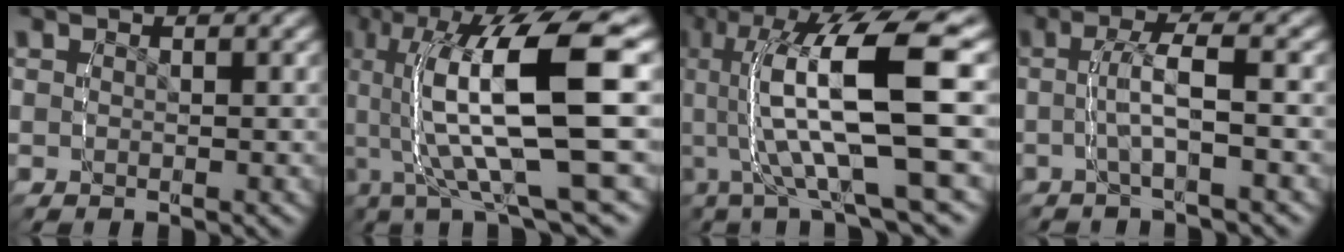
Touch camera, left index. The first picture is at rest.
{"total": 12.2, "force": [0.9, 4.4, 11.3], "torque": [-0.204, 0.012, 0.009]}
{"total": 11.1, "force": [1.7, 3.8, 10.3], "torque": [-0.191, 0.011, 0.019]}
{"total": 3.0, "force": [-0.8, 0.1, 2.9], "torque": [-0.057, 0.013, -0.021]}